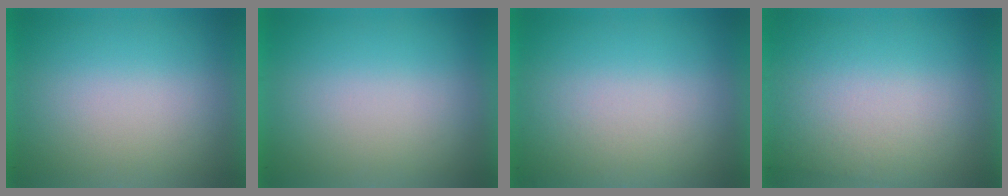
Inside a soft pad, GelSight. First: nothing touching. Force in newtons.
{"total": 0.0}
{"total": 2.0}
{"total": 2.6}